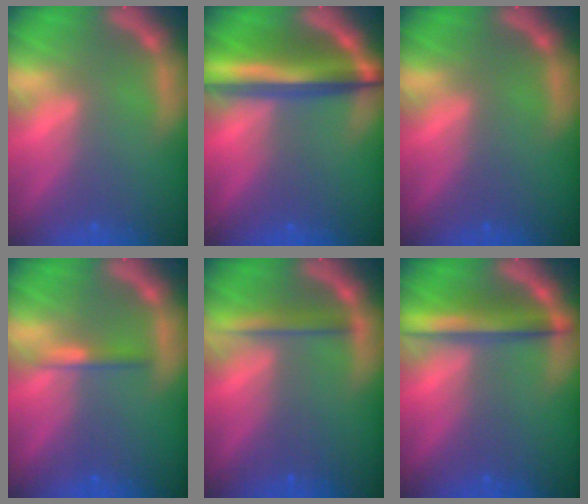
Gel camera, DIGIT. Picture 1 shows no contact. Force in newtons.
{"total": 8.6}
{"total": 0.0}
{"total": 1.4}
{"total": 2.5}
{"total": 5.0}